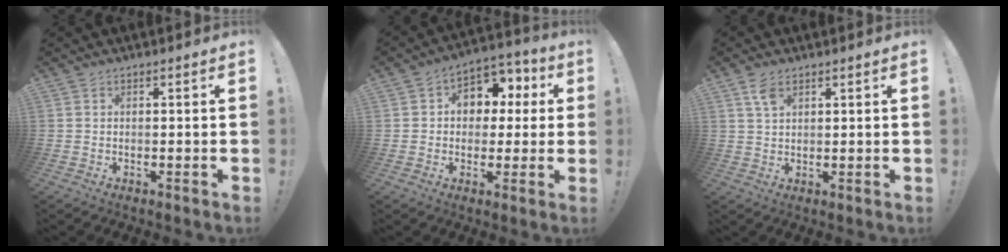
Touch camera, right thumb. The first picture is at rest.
{"total": 8.7, "force": [1.4, 7.7, 3.9], "torque": [-0.044, -0.005, 0.030]}
{"total": 3.9, "force": [2.2, 2.0, 2.6], "torque": [-0.048, -0.004, 0.040]}